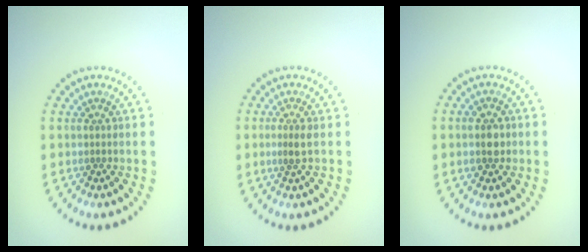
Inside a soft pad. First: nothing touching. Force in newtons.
{"total": 1.6, "press": 1.3, "slide": 1.1}
{"total": 2.1, "press": 2.0, "slide": 0.3}